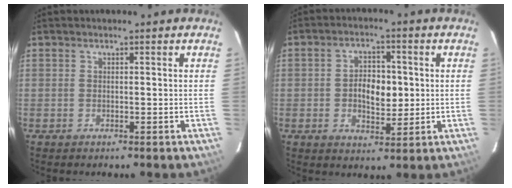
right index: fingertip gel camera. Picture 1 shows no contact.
{"total": 7.0, "force": [-0.1, 4.3, 5.5], "torque": [-0.100, 0.008, 0.000]}